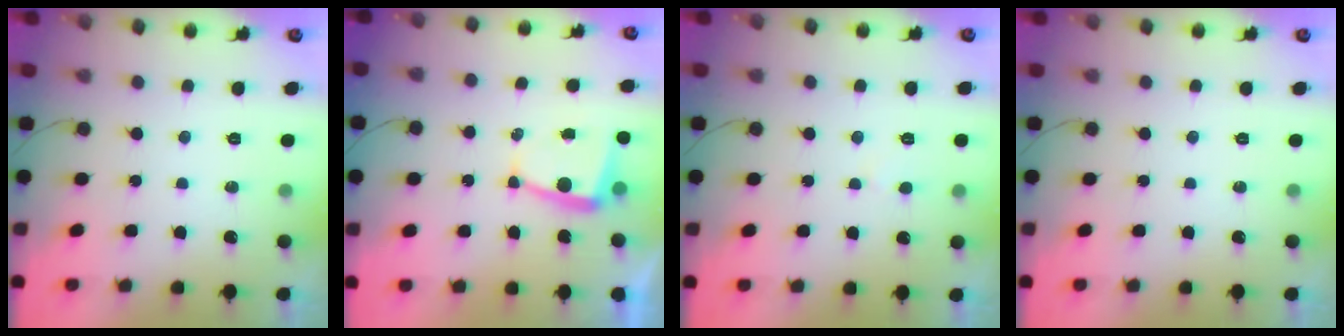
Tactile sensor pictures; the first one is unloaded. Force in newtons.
{"total": 4.8, "press": 4.8, "slide": 0.6}
{"total": 3.5, "press": 3.5, "slide": 0.3}
{"total": 0.0}